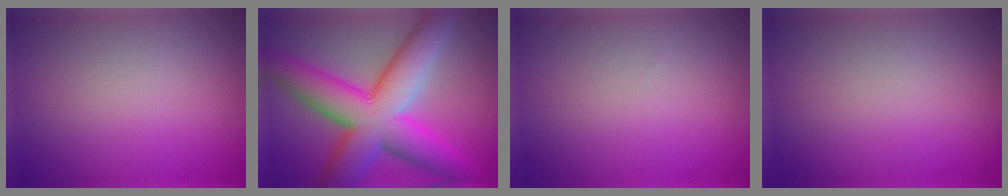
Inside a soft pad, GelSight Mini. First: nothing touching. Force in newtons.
{"total": 12.1, "press": 12.1, "slide": 0.2}
{"total": 0.0}
{"total": 0.0}